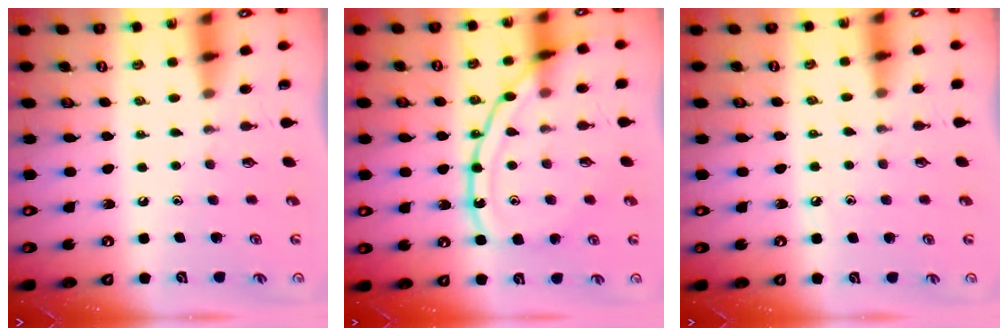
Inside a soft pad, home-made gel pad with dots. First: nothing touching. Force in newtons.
{"total": 15.8, "press": 15.7, "slide": 1.6}
{"total": 4.3, "press": 4.2, "slide": 0.6}